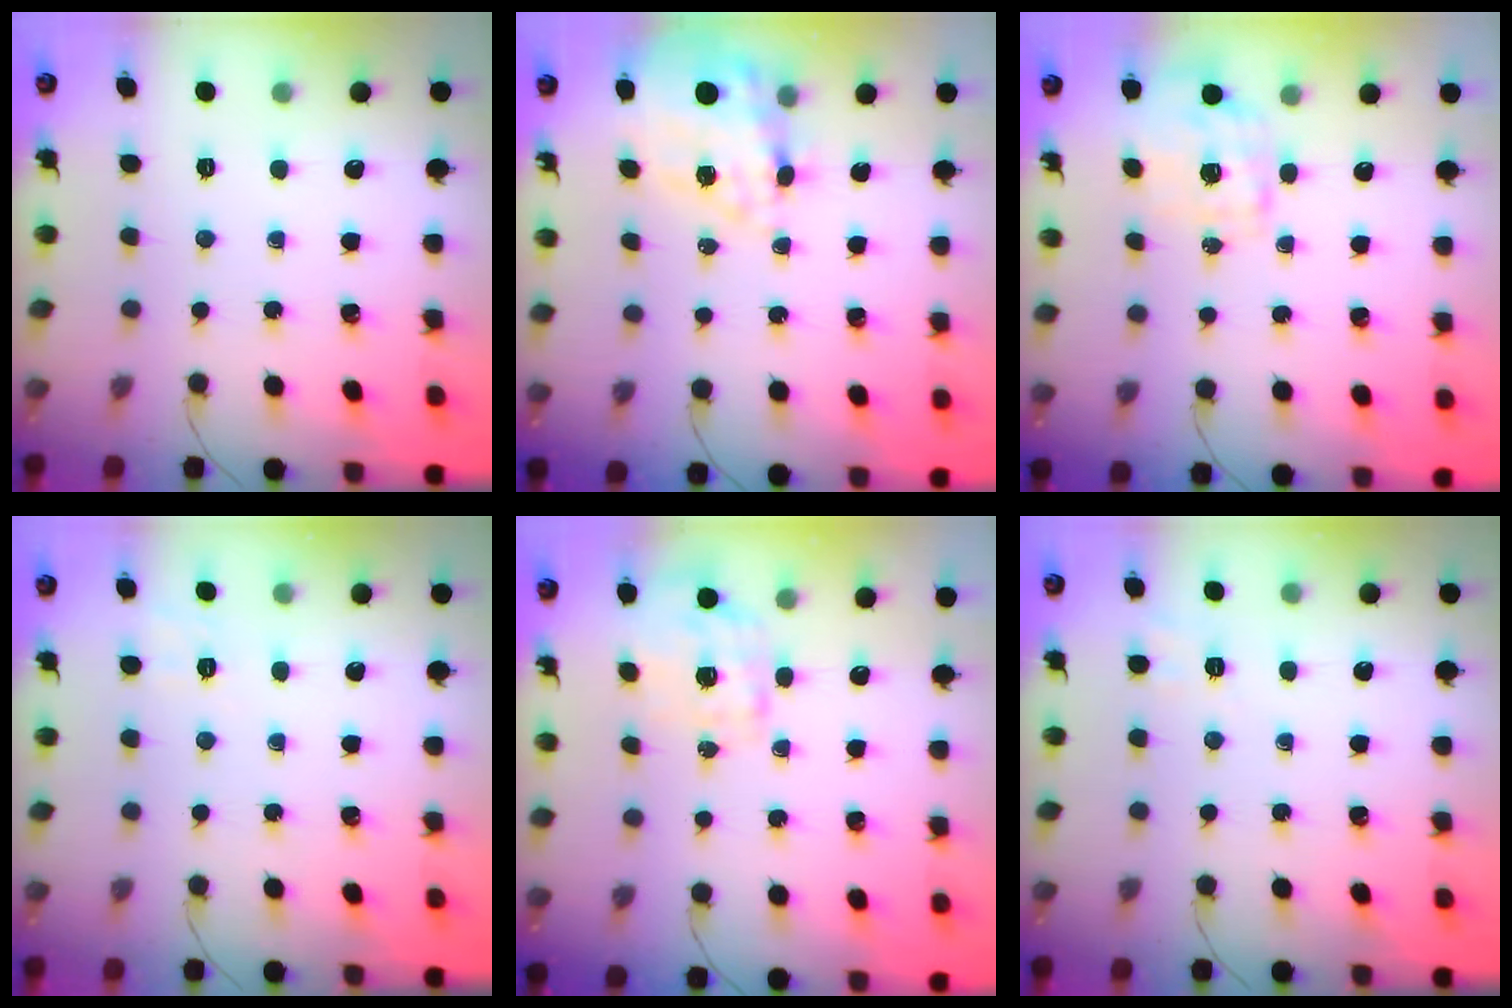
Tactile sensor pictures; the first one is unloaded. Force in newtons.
{"total": 11.2, "press": 10.7, "slide": 3.3}
{"total": 1.9, "press": 1.9, "slide": 0.5}
{"total": 2.8, "press": 2.3, "slide": 1.7}
{"total": 1.4, "press": 1.2, "slide": 0.7}
{"total": 2.9, "press": 2.2, "slide": 1.9}